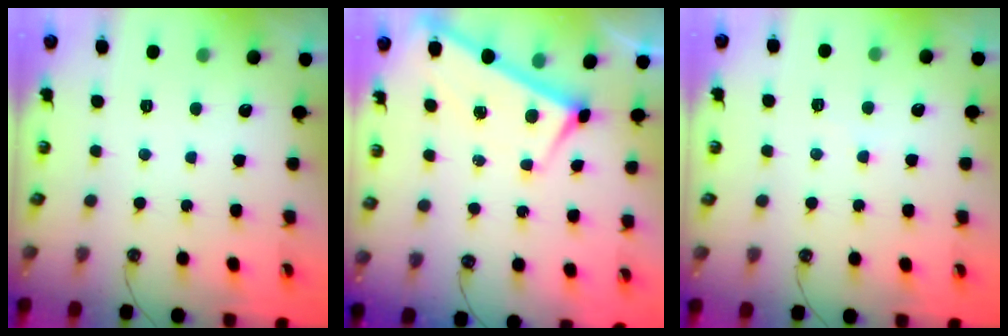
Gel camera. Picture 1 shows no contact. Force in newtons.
{"total": 2.1, "press": 2.1, "slide": 0.6}
{"total": 2.2, "press": 2.2, "slide": 0.3}